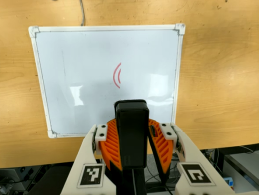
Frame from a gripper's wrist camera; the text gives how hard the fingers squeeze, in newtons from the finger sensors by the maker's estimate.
{"total": 7.9, "left": 8.7, "right": 7.2}